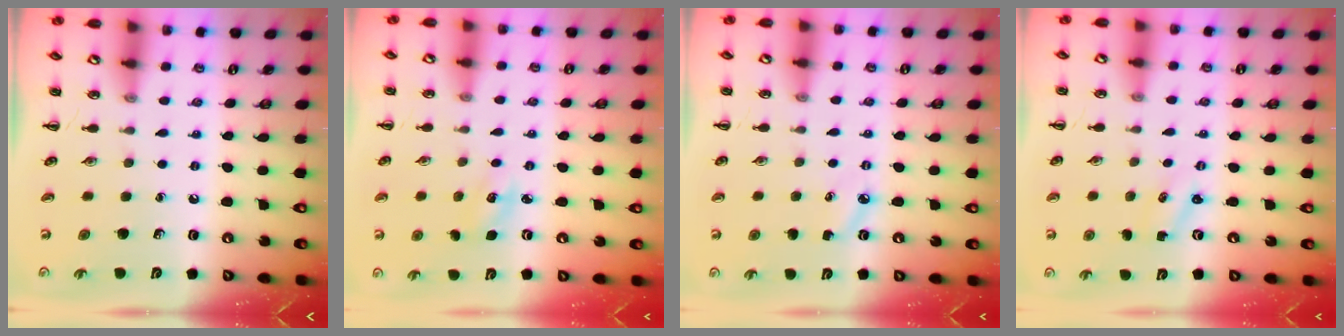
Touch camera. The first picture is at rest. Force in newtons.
{"total": 3.5, "press": 3.4, "slide": 1.0}
{"total": 2.8, "press": 2.7, "slide": 0.7}
{"total": 0.9, "press": 0.8, "slide": 0.3}